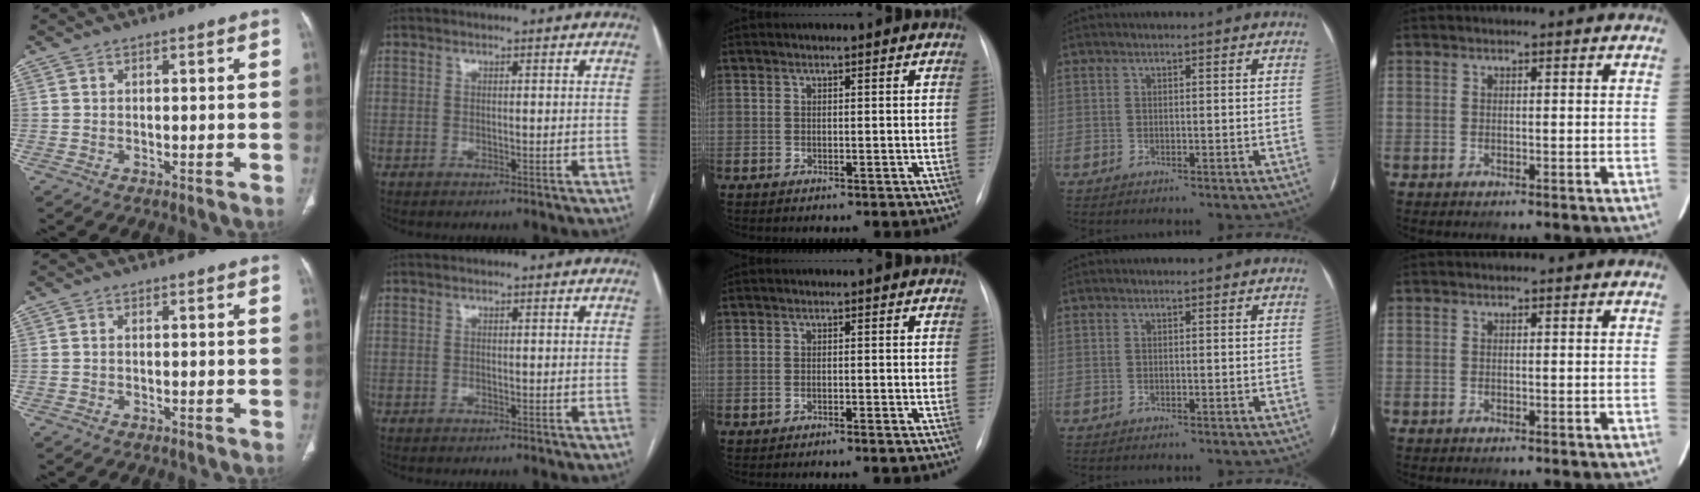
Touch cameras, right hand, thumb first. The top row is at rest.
{"thumb": {"total": 0.7, "force": [-0.1, 0.4, 0.5], "torque": [-0.016, 0.004, 0.002]}, "middle": {"total": 0.9, "force": [-0.6, 0.2, 0.7], "torque": [-0.015, 0.000, -0.009]}}